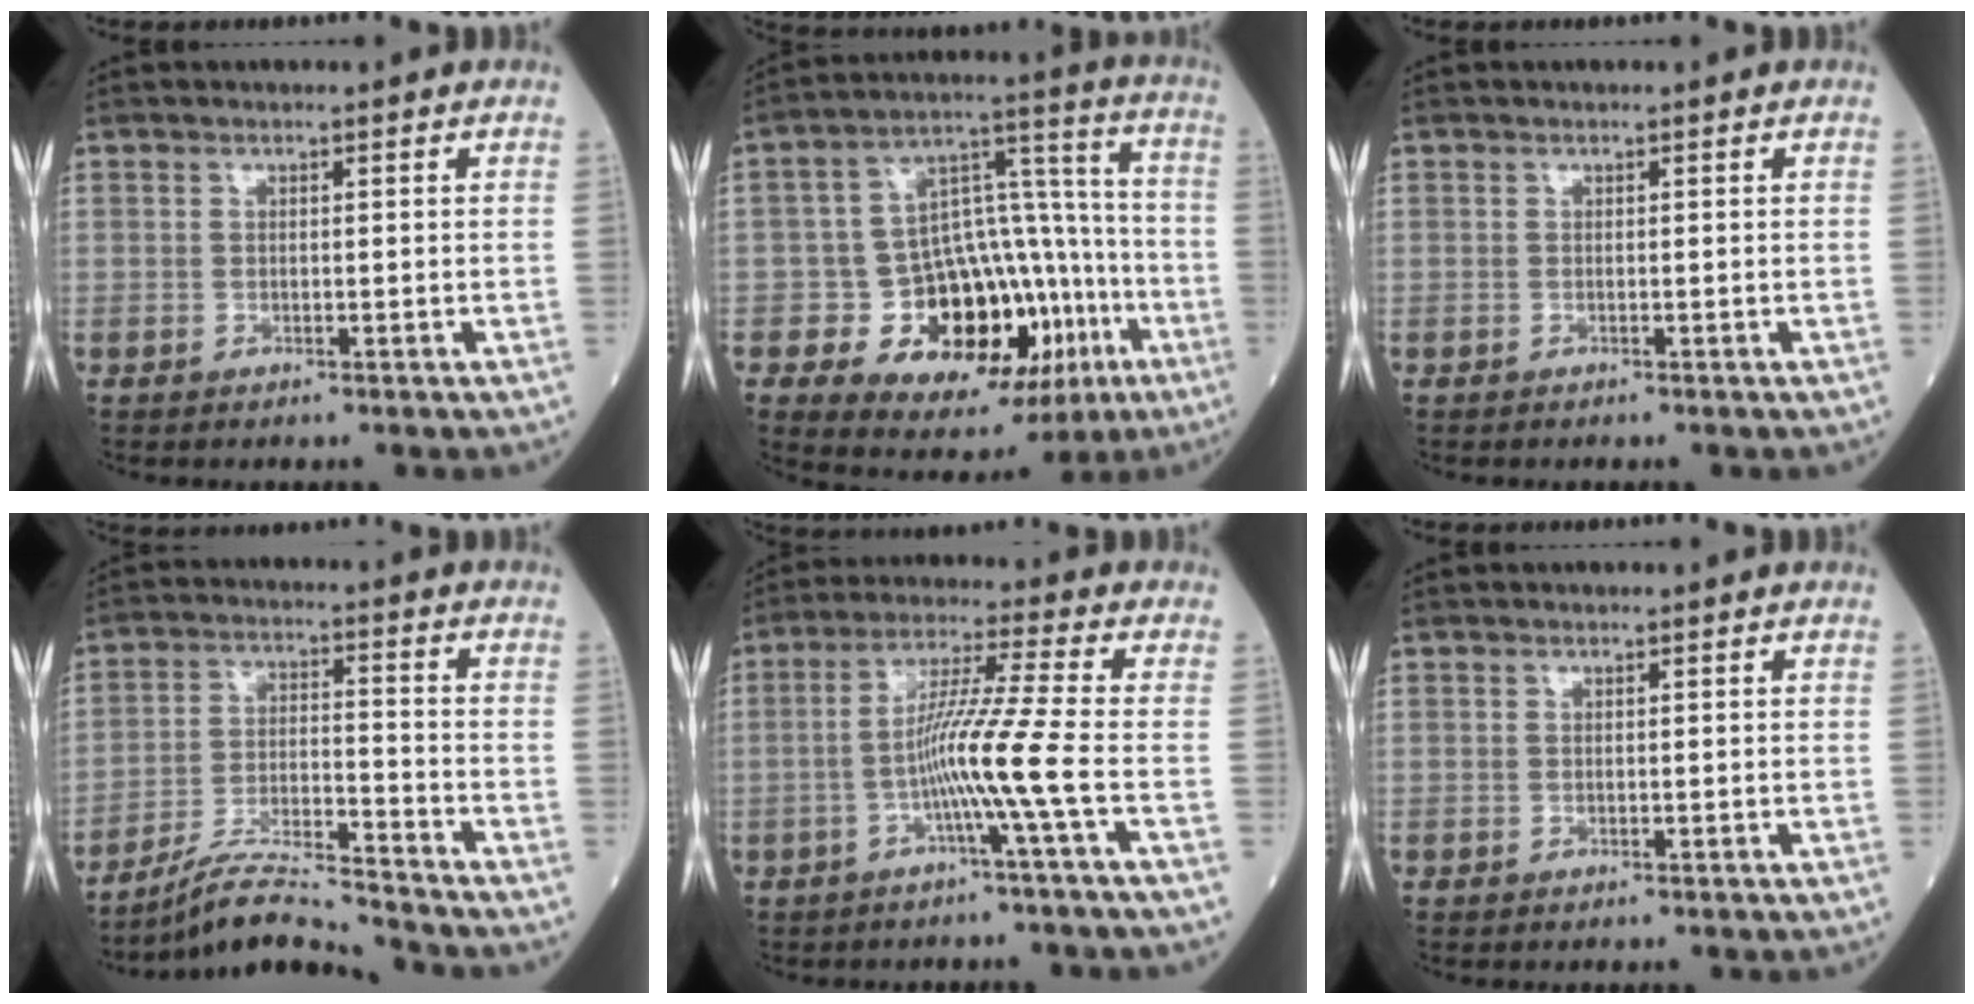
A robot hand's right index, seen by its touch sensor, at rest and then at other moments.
{"total": 18.7, "force": [-6.8, 10.6, 13.9], "torque": [-0.189, 0.042, -0.085]}
{"total": 0.0}
{"total": 9.4, "force": [-8.9, -1.2, 2.6], "torque": [-0.051, -0.002, -0.160]}
{"total": 8.5, "force": [-2.4, -2.4, 7.8], "torque": [-0.151, 0.006, -0.047]}
{"total": 0.0}